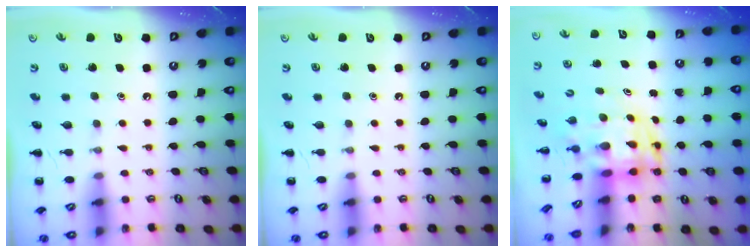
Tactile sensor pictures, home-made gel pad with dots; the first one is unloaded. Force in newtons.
{"total": 0.0}
{"total": 4.0, "press": 3.9, "slide": 0.8}